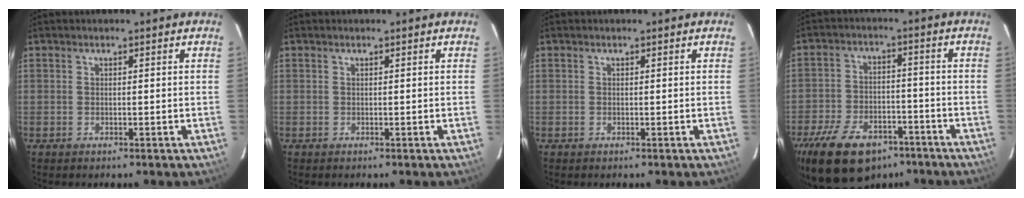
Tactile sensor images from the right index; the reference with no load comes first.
{"total": 0.0}
{"total": 0.0}
{"total": 18.8, "force": [-12.1, 10.6, 9.7], "torque": [-0.219, -0.007, -0.186]}